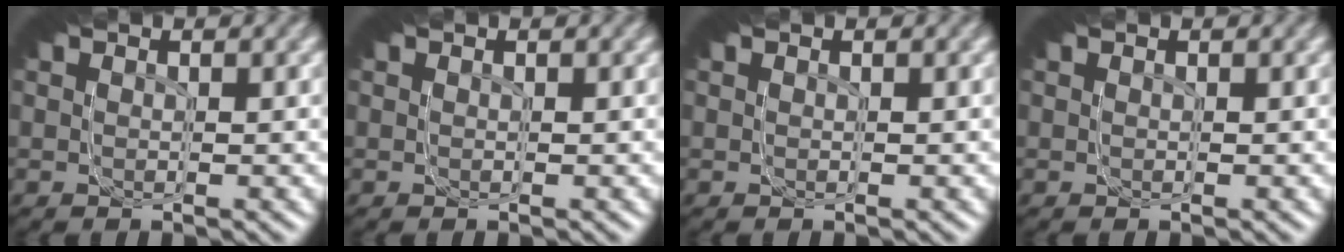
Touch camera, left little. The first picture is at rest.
{"total": 0.0}
{"total": 0.0}
{"total": 0.0}